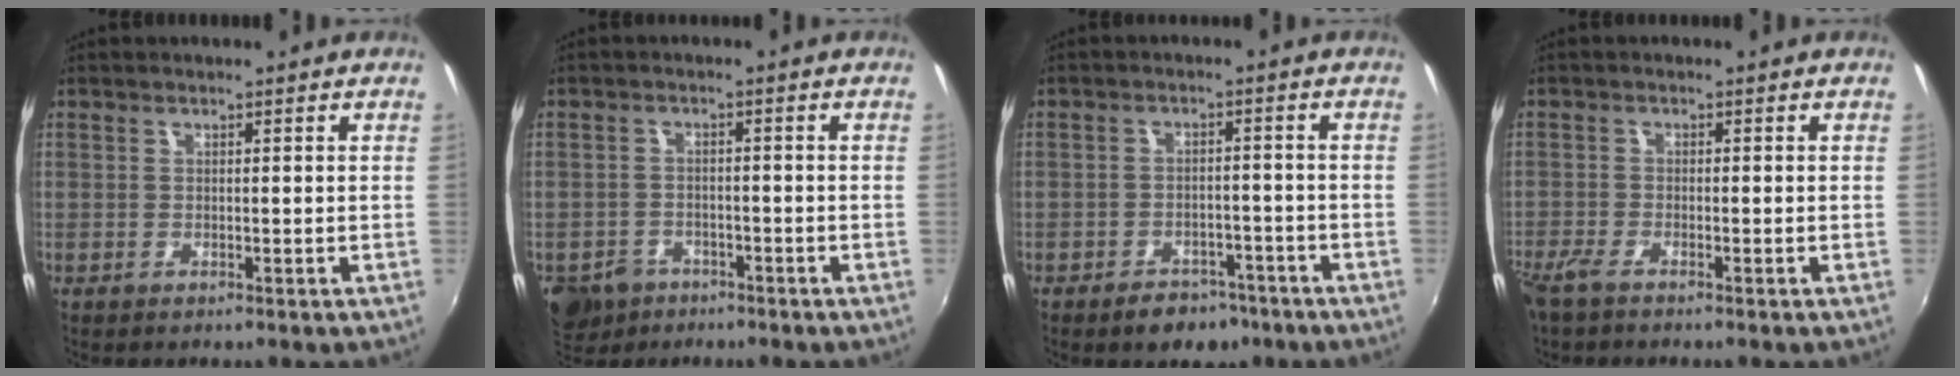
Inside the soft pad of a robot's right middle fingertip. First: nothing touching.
{"total": 7.3, "force": [-4.3, 5.3, 2.6], "torque": [-0.067, 0.000, -0.065]}
{"total": 7.0, "force": [-5.0, 4.2, 2.5], "torque": [-0.059, 0.008, -0.060]}
{"total": 2.9, "force": [-2.3, 0.6, 1.6], "torque": [-0.044, -0.008, -0.049]}